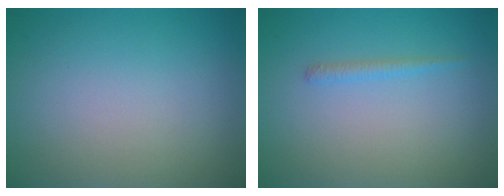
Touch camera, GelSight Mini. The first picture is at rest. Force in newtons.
{"total": 0.9, "press": 0.9, "slide": 0.1}